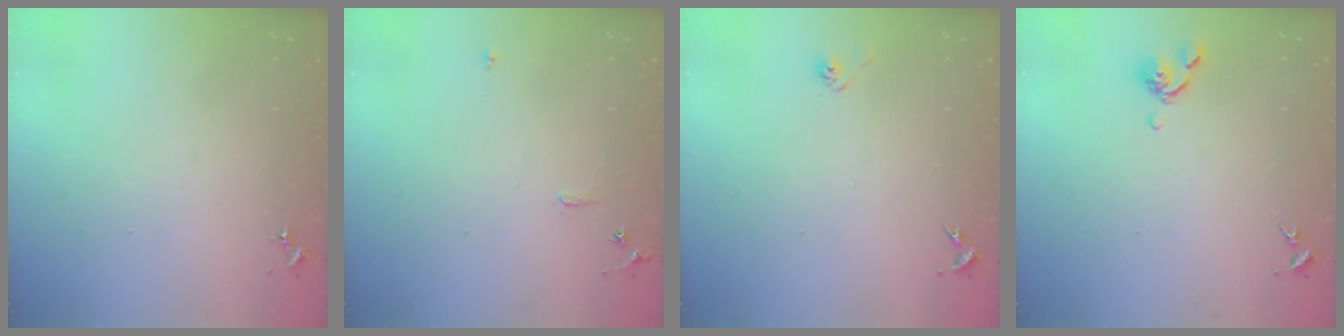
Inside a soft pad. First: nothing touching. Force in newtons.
{"total": 5.6, "press": 5.6, "slide": 0.6}
{"total": 2.8, "press": 2.6, "slide": 1.1}
{"total": 6.8, "press": 6.7, "slide": 0.9}